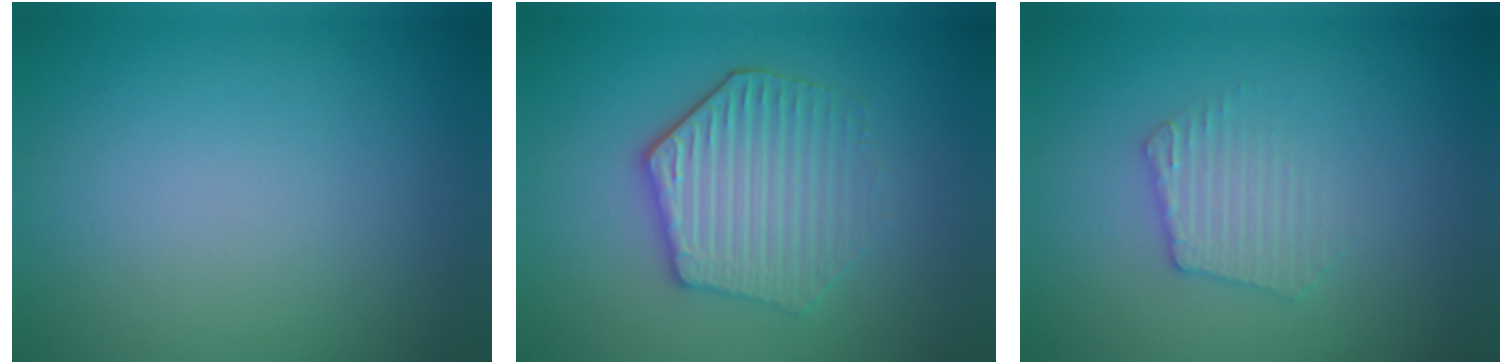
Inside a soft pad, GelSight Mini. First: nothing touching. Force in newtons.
{"total": 4.4, "press": 4.0, "slide": 1.8}
{"total": 2.4, "press": 2.4, "slide": 0.3}